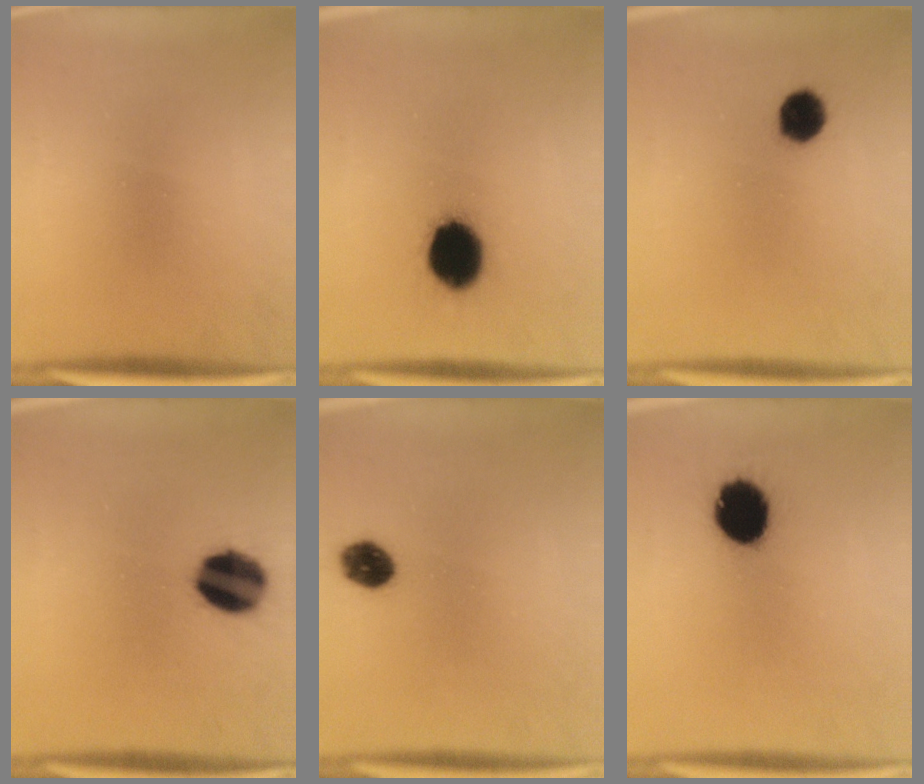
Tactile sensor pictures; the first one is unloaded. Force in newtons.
{"total": 12.0}
{"total": 5.3}
{"total": 13.0}
{"total": 6.0}
{"total": 12.2}